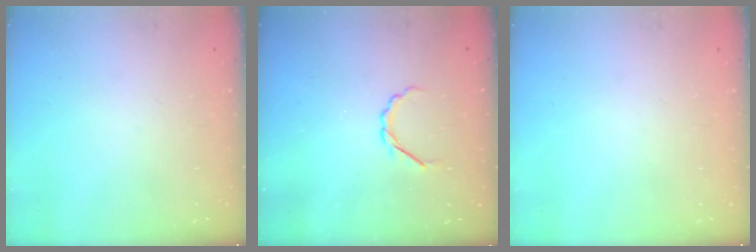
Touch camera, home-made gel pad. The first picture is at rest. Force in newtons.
{"total": 2.4, "press": 2.2, "slide": 0.8}
{"total": 0.0}